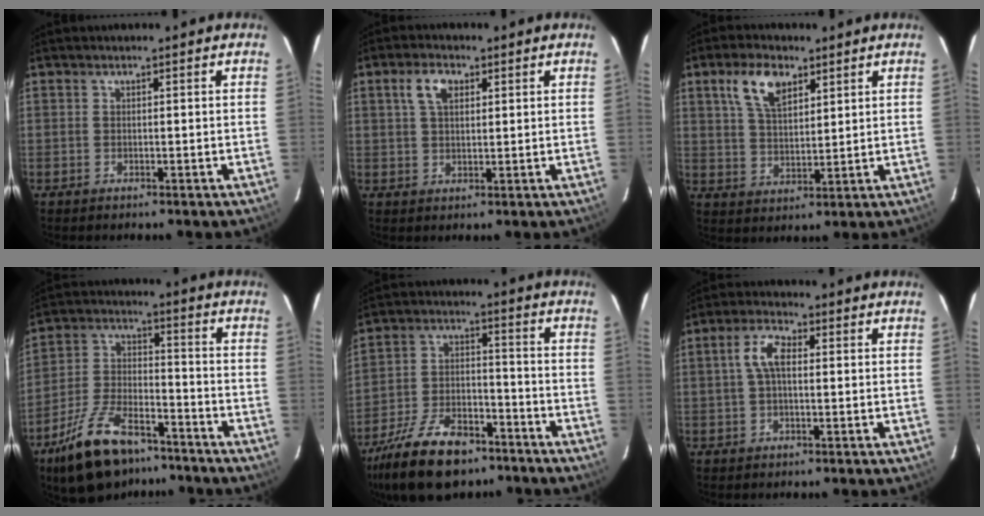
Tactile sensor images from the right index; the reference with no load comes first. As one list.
[{"total": 4.7, "force": [1.9, 2.7, 3.4], "torque": [-0.063, 0.012, 0.036]}, {"total": 8.5, "force": [4.6, 4.2, 5.7], "torque": [-0.109, 0.013, 0.088]}, {"total": 17.6, "force": [-12.5, 7.8, 9.6], "torque": [-0.199, -0.007, -0.213]}, {"total": 18.9, "force": [-13.5, 8.5, 10.1], "torque": [-0.216, -0.014, -0.225]}, {"total": 5.0, "force": [0.5, 2.3, 4.4], "torque": [-0.089, 0.014, 0.010]}]